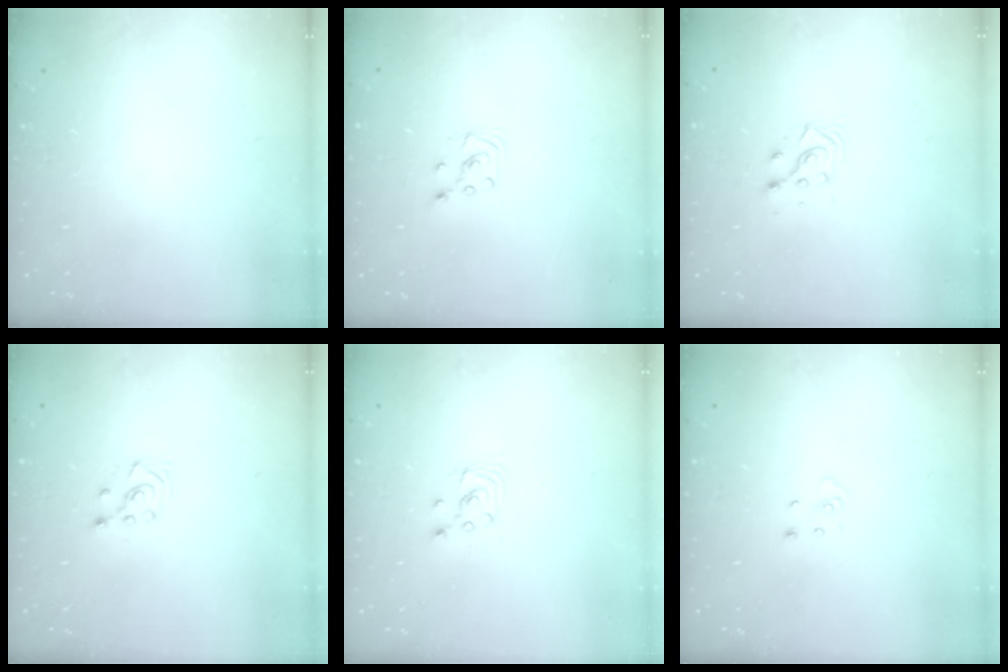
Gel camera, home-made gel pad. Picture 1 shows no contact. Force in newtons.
{"total": 2.0, "press": 2.0, "slide": 0.2}
{"total": 3.5, "press": 3.4, "slide": 0.9}
{"total": 2.6, "press": 2.6, "slide": 0.3}
{"total": 2.9, "press": 2.9, "slide": 0.2}
{"total": 3.1, "press": 3.1, "slide": 0.2}